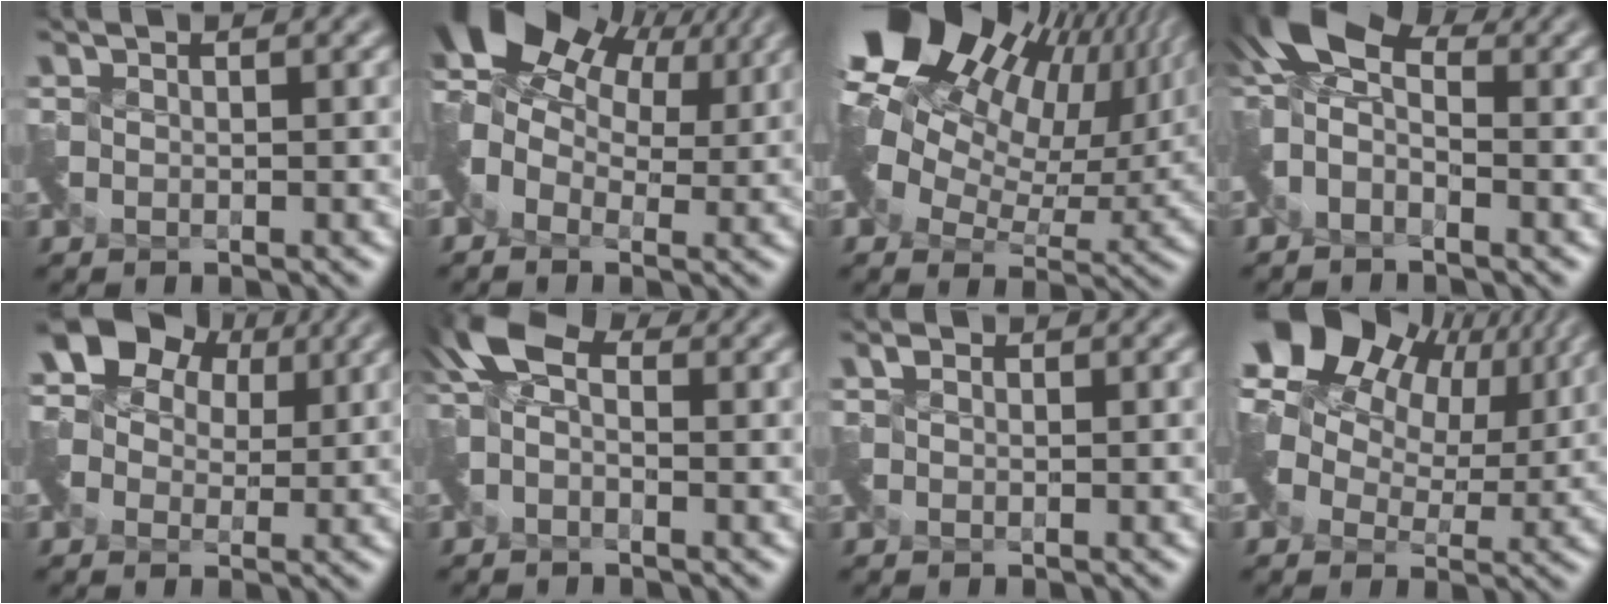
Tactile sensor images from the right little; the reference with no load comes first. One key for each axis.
{"total": 9.0, "fx": 4.1, "fy": 5.8, "fz": 5.5, "tx": -0.099, "ty": 0.017, "tz": 0.069}
{"total": 16.9, "fx": 7.5, "fy": 10.9, "fz": 10.5, "tx": -0.195, "ty": 0.041, "tz": 0.138}
{"total": 4.0, "fx": -0.2, "fy": 2.8, "fz": 2.9, "tx": -0.055, "ty": 0.018, "tz": -0.018}
{"total": 8.7, "fx": 1.9, "fy": 7.0, "fz": 4.8, "tx": -0.073, "ty": 0.025, "tz": 0.014}
{"total": 2.9, "fx": -0.5, "fy": 2.1, "fz": 1.9, "tx": -0.043, "ty": 0.011, "tz": -0.017}
{"total": 1.0, "fx": -0.3, "fy": -0.1, "fz": -0.9, "tx": 0.018, "ty": 0.002, "tz": 0.000}
{"total": 12.4, "fx": 5.7, "fy": 8.2, "fz": 7.3, "tx": -0.135, "ty": 0.031, "tz": 0.099}